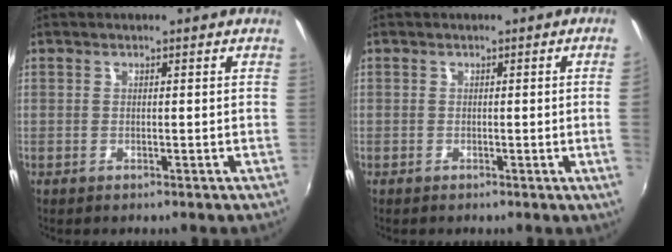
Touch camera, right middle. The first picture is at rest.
{"total": 2.1, "force": [0.0, -1.2, 1.7], "torque": [-0.023, -0.011, 0.003]}